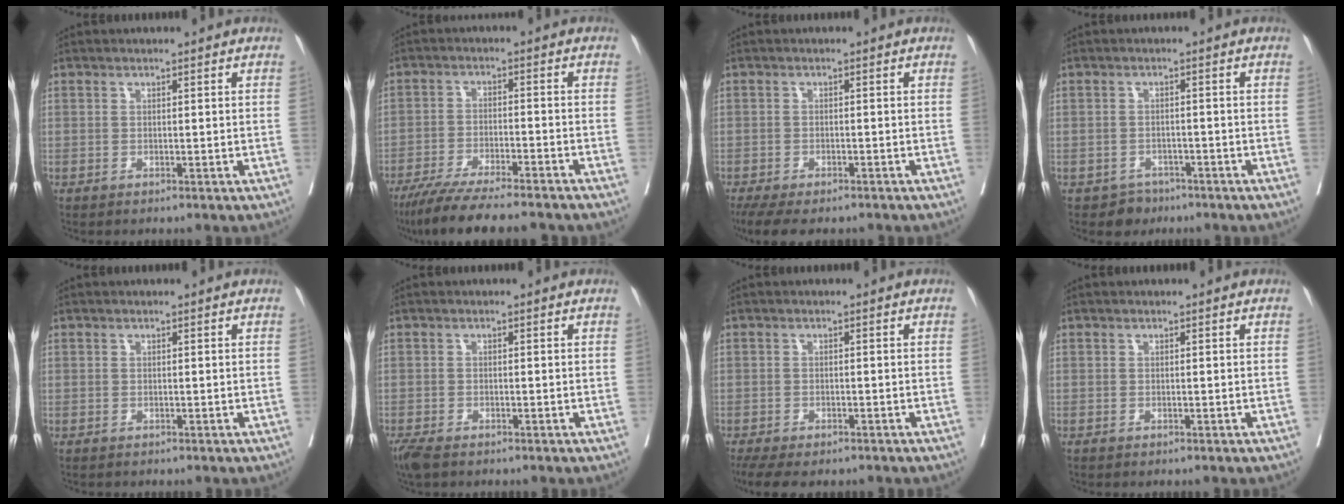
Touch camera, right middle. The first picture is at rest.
{"total": 13.5, "force": [-11.5, 0.8, 7.0], "torque": [-0.105, -0.033, -0.180]}
{"total": 9.0, "force": [-7.0, 3.2, 4.7], "torque": [-0.080, -0.007, -0.104]}
{"total": 2.7, "force": [-1.9, 2.0, -0.1], "torque": [0.000, 0.009, -0.028]}
{"total": 0.0}
{"total": 3.5, "force": [-2.6, 1.2, 2.0], "torque": [-0.043, -0.012, -0.047]}
{"total": 8.1, "force": [-6.2, 3.2, 4.1], "torque": [-0.072, -0.007, -0.093]}
{"total": 0.0}